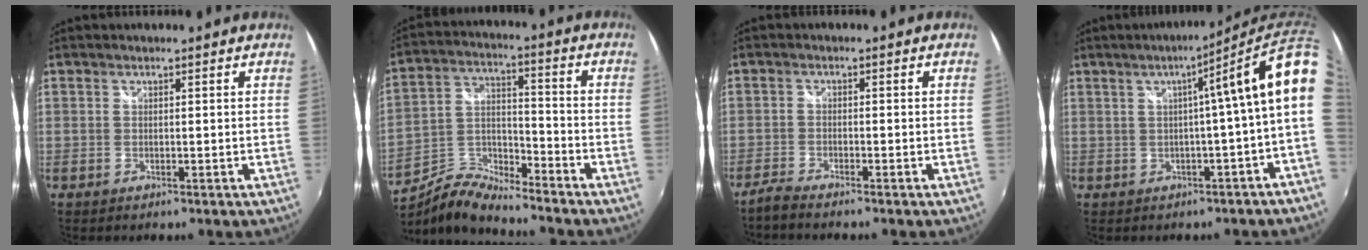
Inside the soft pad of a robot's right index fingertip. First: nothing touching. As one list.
[{"total": 8.6, "force": [-7.2, 2.4, 4.0], "torque": [-0.085, 0.015, -0.147]}, {"total": 2.9, "force": [-2.7, 0.0, 1.0], "torque": [-0.036, -0.007, -0.057]}, {"total": 8.6, "force": [5.3, -1.1, 6.6], "torque": [-0.082, 0.011, 0.064]}]